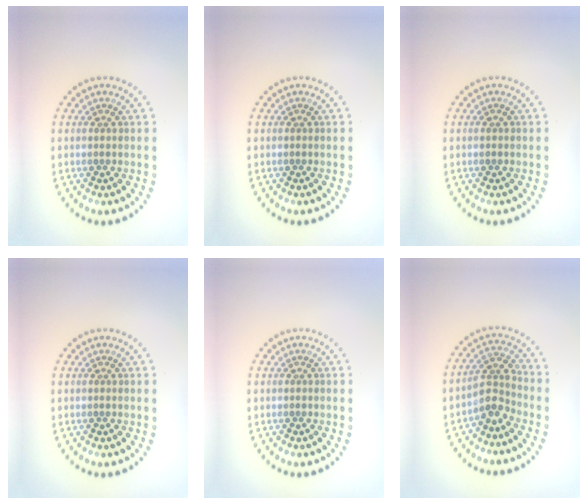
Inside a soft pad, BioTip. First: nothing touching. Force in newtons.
{"total": 0.0}
{"total": 0.6, "press": 0.6, "slide": 0.0}
{"total": 0.0}
{"total": 0.0}
{"total": 2.8, "press": 2.1, "slide": 1.8}